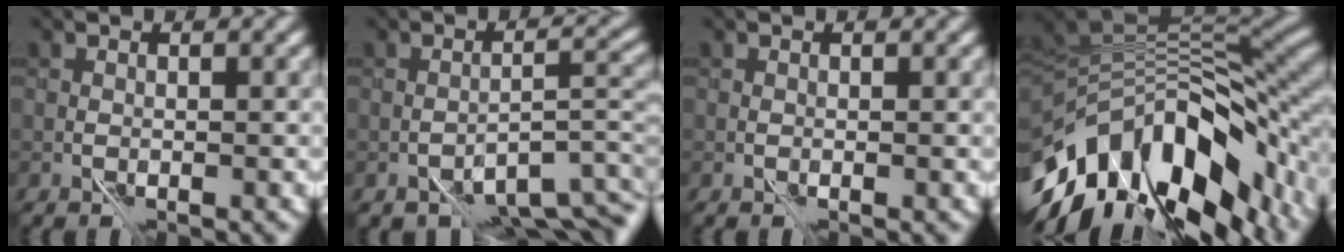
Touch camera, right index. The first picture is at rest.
{"total": 6.2, "force": [-3.8, 2.4, 4.3], "torque": [-0.048, -0.001, -0.058]}
{"total": 0.0}
{"total": 14.9, "force": [-5.4, 7.6, 11.6], "torque": [-0.187, 0.000, -0.082]}